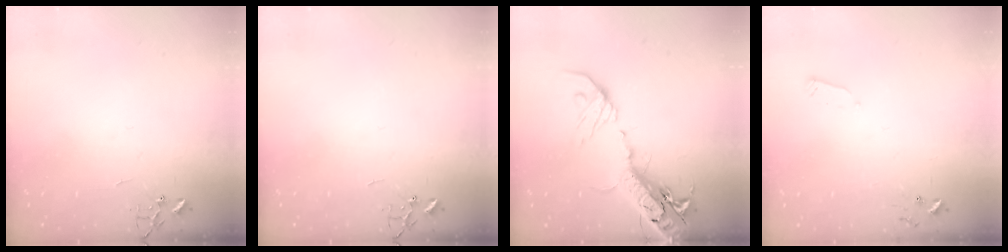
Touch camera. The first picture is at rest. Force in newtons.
{"total": 0.0}
{"total": 23.9, "press": 23.3, "slide": 5.5}
{"total": 2.4, "press": 2.4, "slide": 0.4}